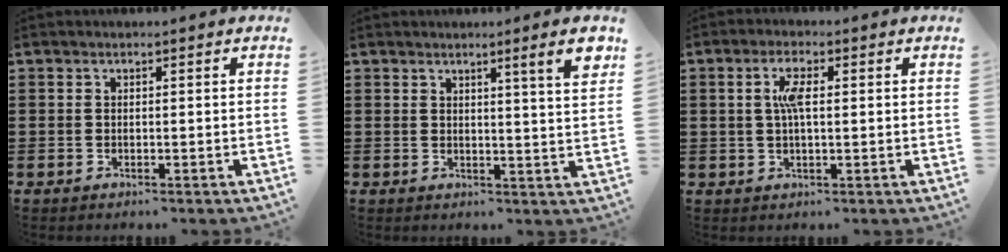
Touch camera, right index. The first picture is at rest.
{"total": 4.3, "force": [2.7, -0.7, 3.3], "torque": [-0.047, -0.017, 0.038]}
{"total": 4.2, "force": [0.7, 1.3, 3.9], "torque": [-0.080, 0.009, 0.009]}